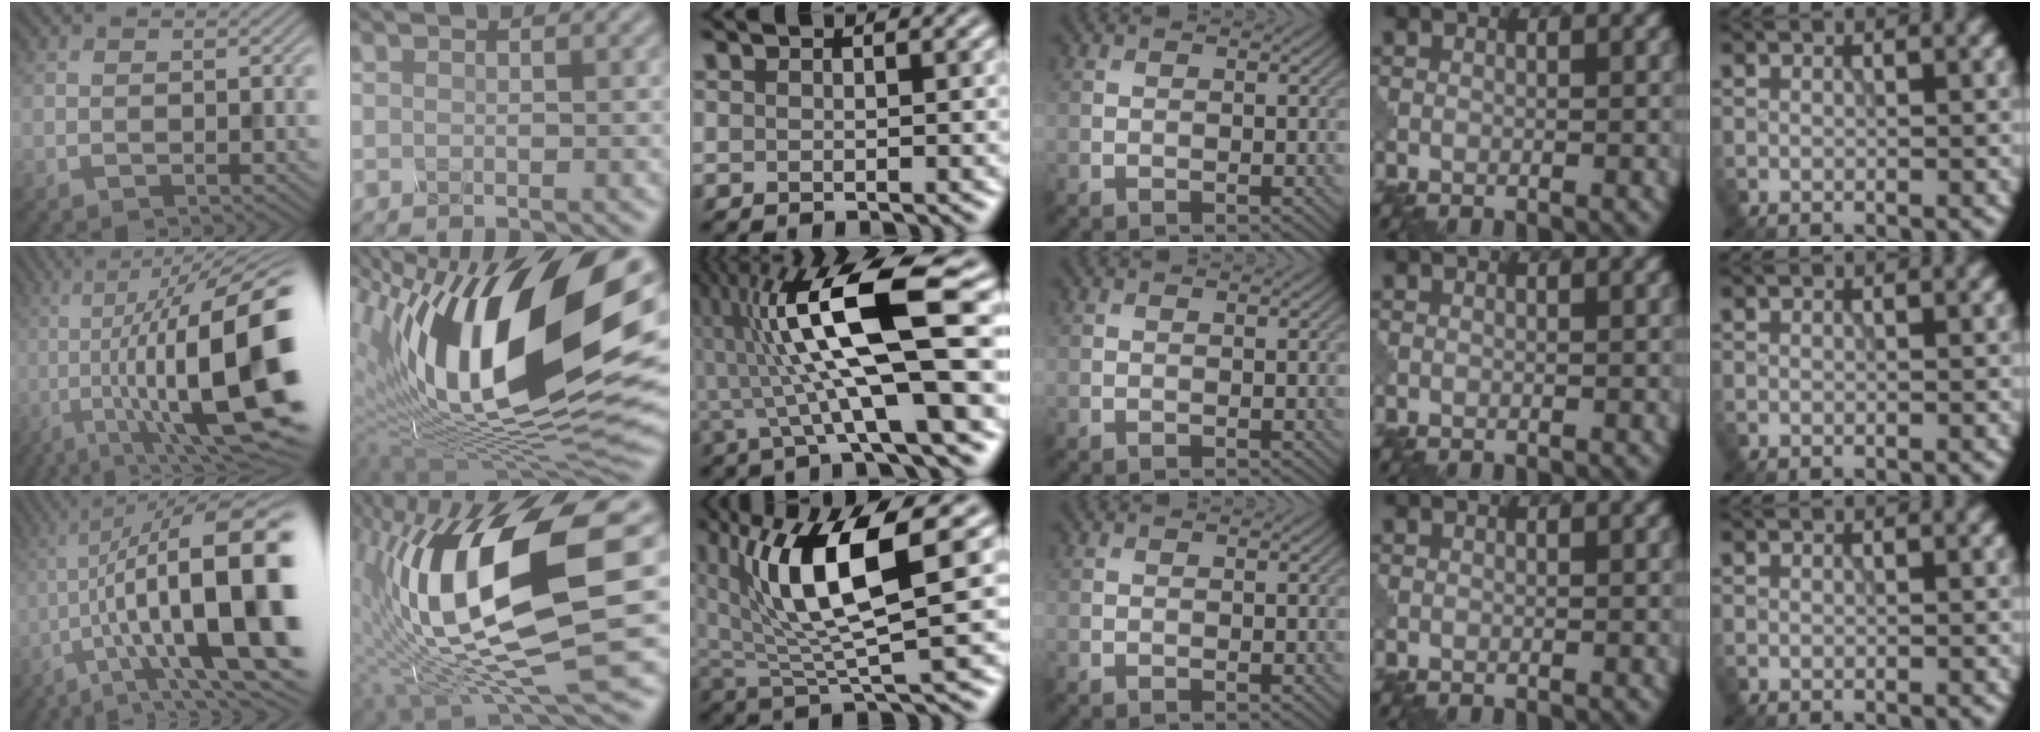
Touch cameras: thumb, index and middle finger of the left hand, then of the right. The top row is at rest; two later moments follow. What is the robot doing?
{"motion": "shake", "object": "plastic piggy bank"}